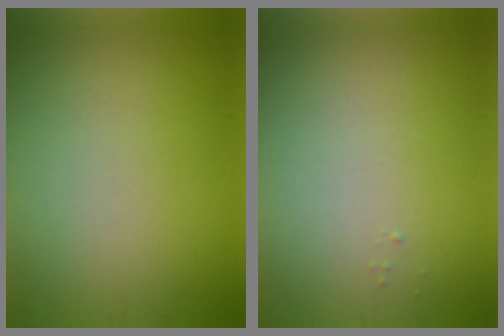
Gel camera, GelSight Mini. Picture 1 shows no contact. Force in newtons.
{"total": 0.0}